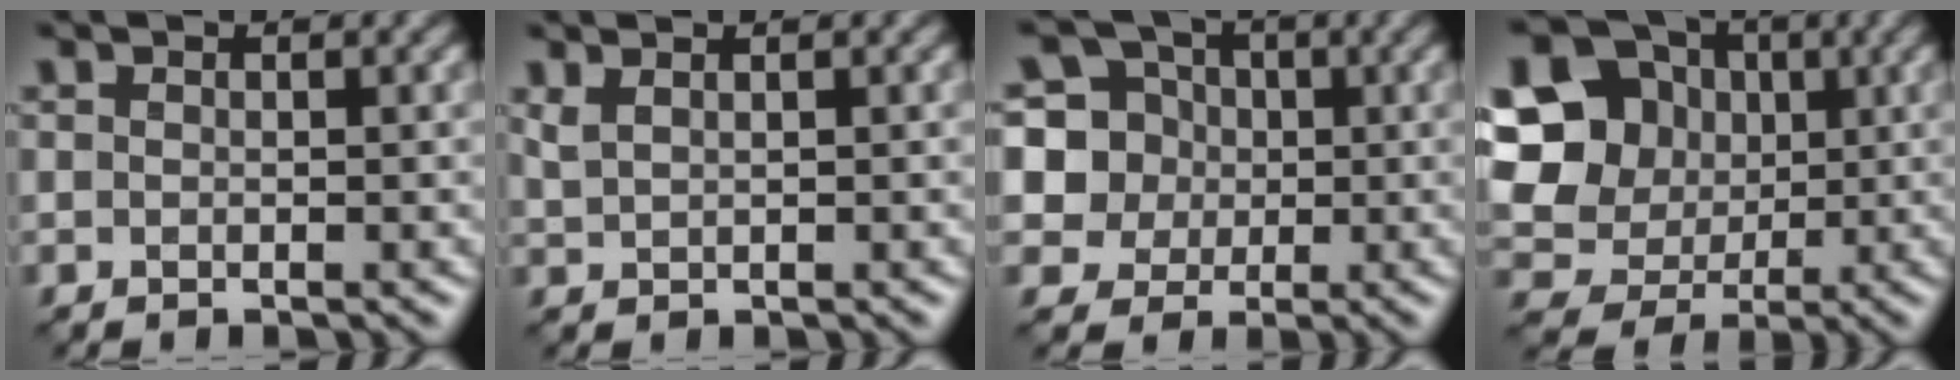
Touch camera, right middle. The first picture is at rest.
{"total": 1.0, "force": [0.8, 0.2, 0.6], "torque": [-0.019, 0.000, 0.023]}
{"total": 7.6, "force": [1.6, 7.2, 1.8], "torque": [-0.054, 0.027, 0.029]}
{"total": 18.1, "force": [3.8, 16.4, 6.5], "torque": [-0.187, 0.016, 0.051]}